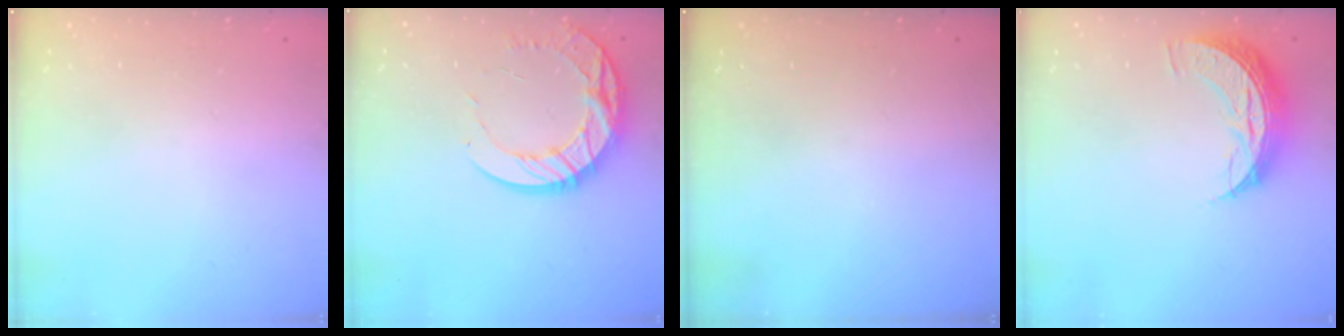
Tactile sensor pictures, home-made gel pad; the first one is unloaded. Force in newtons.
{"total": 14.7, "press": 14.6, "slide": 1.3}
{"total": 0.0}
{"total": 8.7, "press": 8.7, "slide": 0.7}